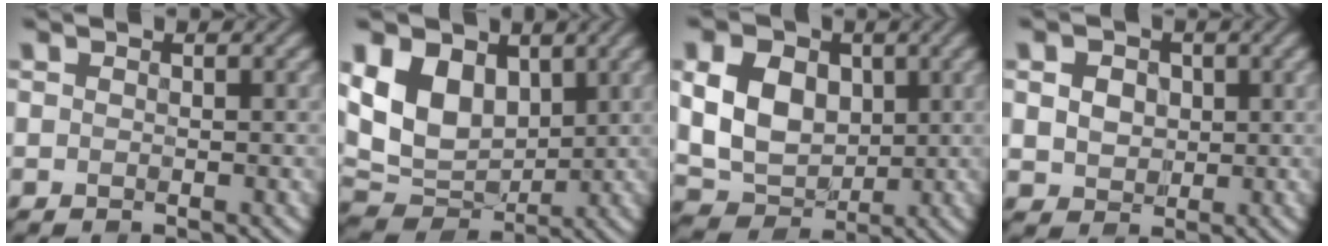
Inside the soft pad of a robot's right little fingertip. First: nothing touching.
{"total": 8.4, "force": [2.1, 6.1, 5.5], "torque": [-0.121, -0.004, 0.028]}
{"total": 6.5, "force": [0.6, 5.0, 4.1], "torque": [-0.087, -0.002, 0.005]}
{"total": 4.8, "force": [1.3, 3.8, 2.7], "torque": [-0.062, 0.019, 0.012]}